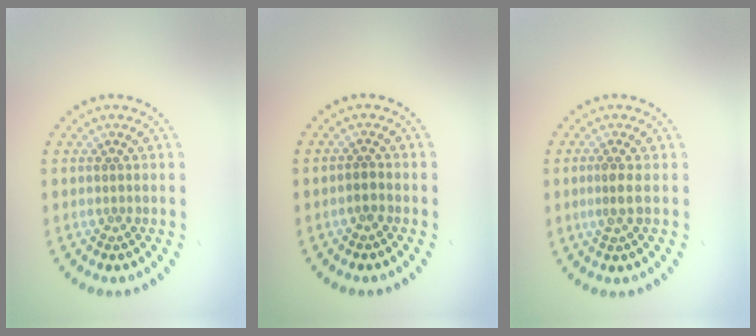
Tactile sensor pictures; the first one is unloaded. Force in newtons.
{"total": 1.0, "press": 0.9, "slide": 0.4}
{"total": 1.9, "press": 1.5, "slide": 1.2}